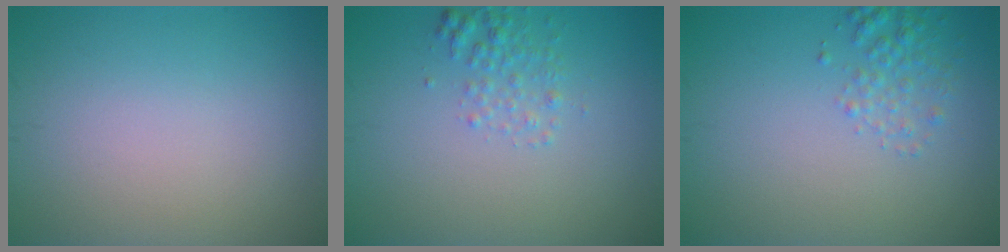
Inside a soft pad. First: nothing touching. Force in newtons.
{"total": 1.7, "press": 1.7, "slide": 0.1}
{"total": 1.8, "press": 1.8, "slide": 0.1}